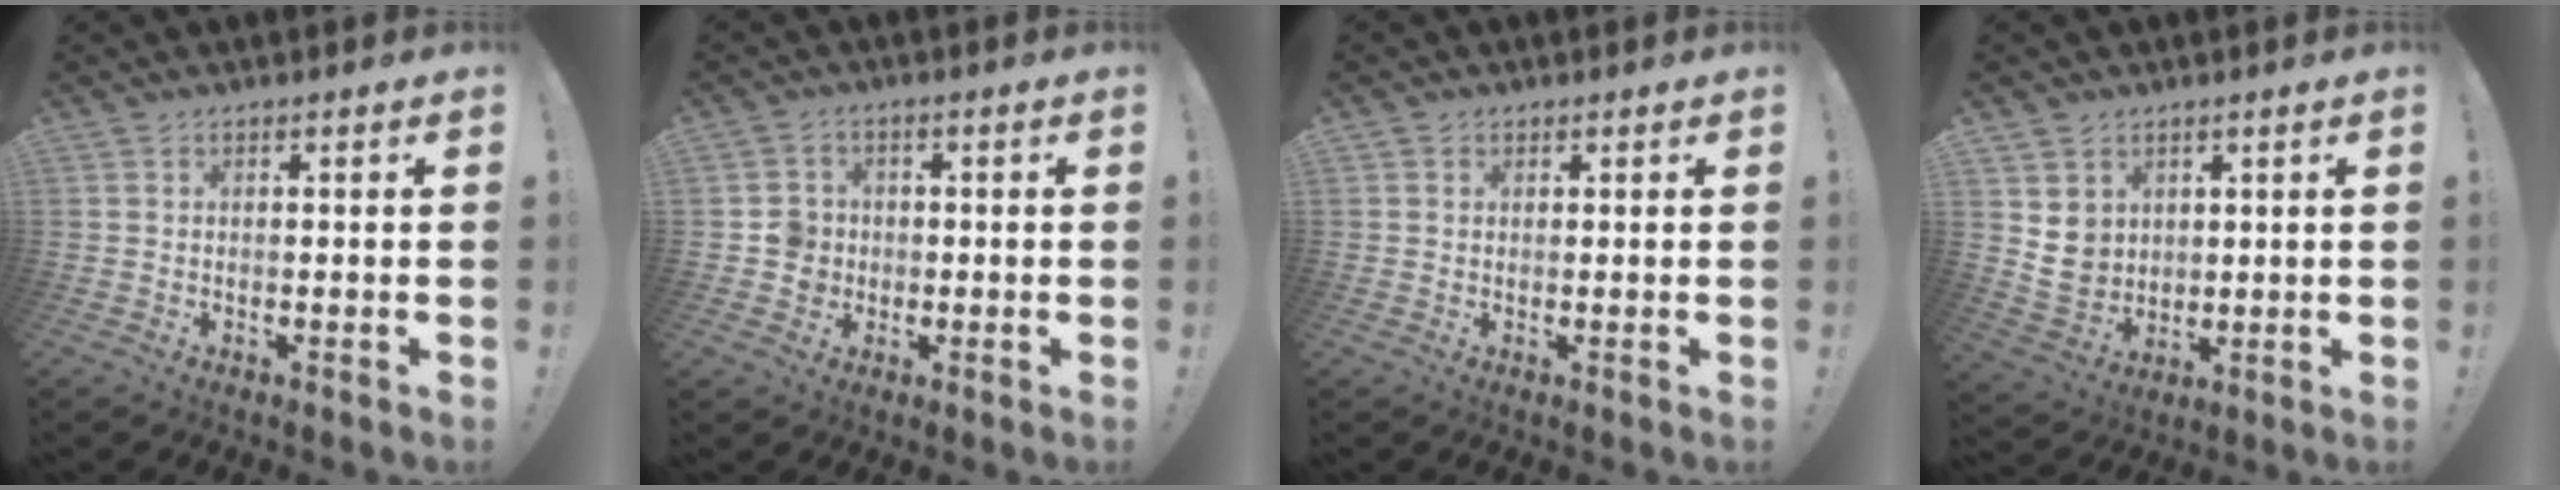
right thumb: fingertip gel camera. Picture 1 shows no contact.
{"total": 5.6, "force": [-0.5, 5.5, 1.3], "torque": [-0.012, 0.006, -0.008]}
{"total": 1.1, "force": [0.6, 0.9, 0.1], "torque": [0.002, 0.000, 0.011]}
{"total": 7.8, "force": [3.4, 6.8, 1.9], "torque": [-0.026, -0.020, 0.074]}